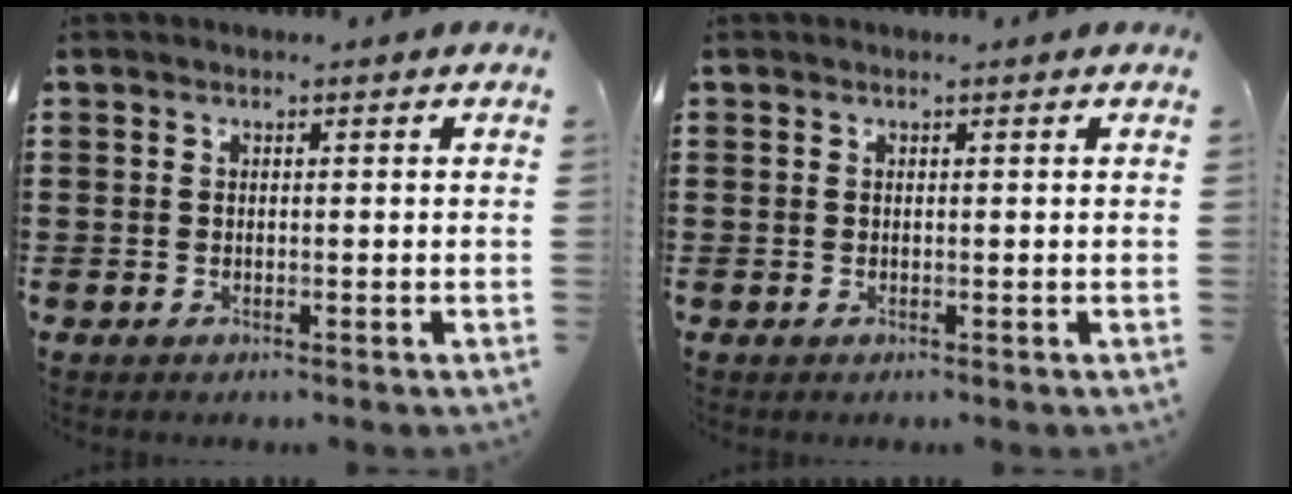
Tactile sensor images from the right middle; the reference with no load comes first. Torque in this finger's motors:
{"motor_torque": [0.00, 0.00, 0.00, 0.00]}